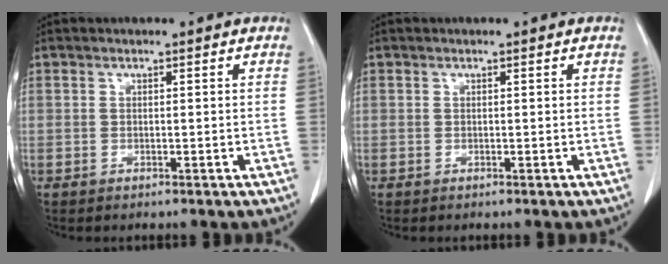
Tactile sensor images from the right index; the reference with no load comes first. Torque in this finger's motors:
{"motor_torque": [0.00, 0.00, 0.00, 0.00]}